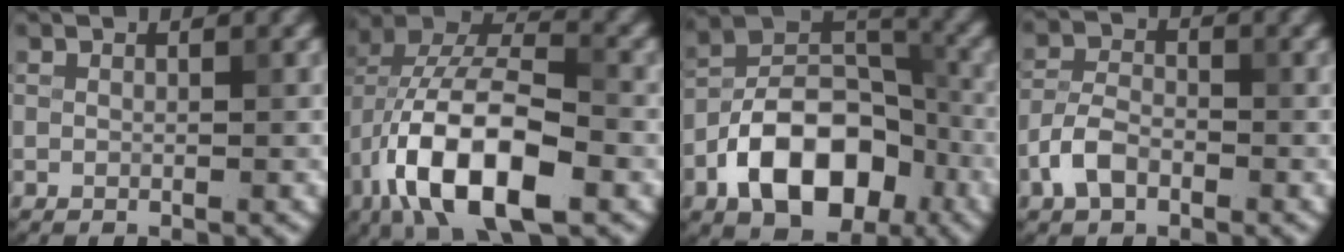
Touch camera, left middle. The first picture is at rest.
{"total": 12.1, "force": [-4.5, 5.6, 9.8], "torque": [-0.179, 0.008, -0.082]}
{"total": 10.7, "force": [-4.8, 6.7, 6.9], "torque": [-0.112, 0.008, -0.091]}
{"total": 3.2, "force": [-1.7, 1.9, 2.0], "torque": [-0.038, 0.006, -0.043]}